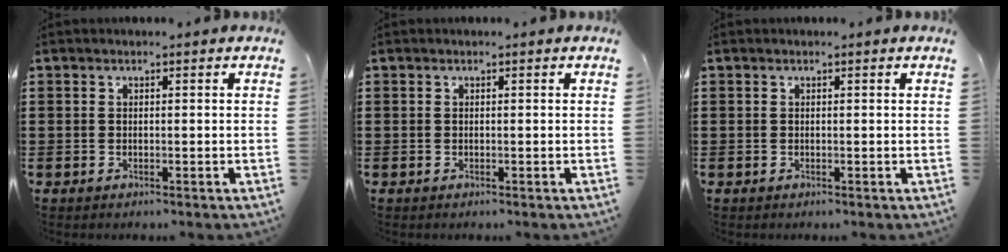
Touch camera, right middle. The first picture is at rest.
{"total": 0.0}
{"total": 0.0}